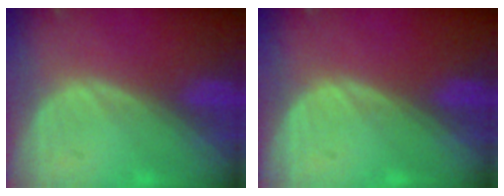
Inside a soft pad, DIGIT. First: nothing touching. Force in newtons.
{"total": 0.0}